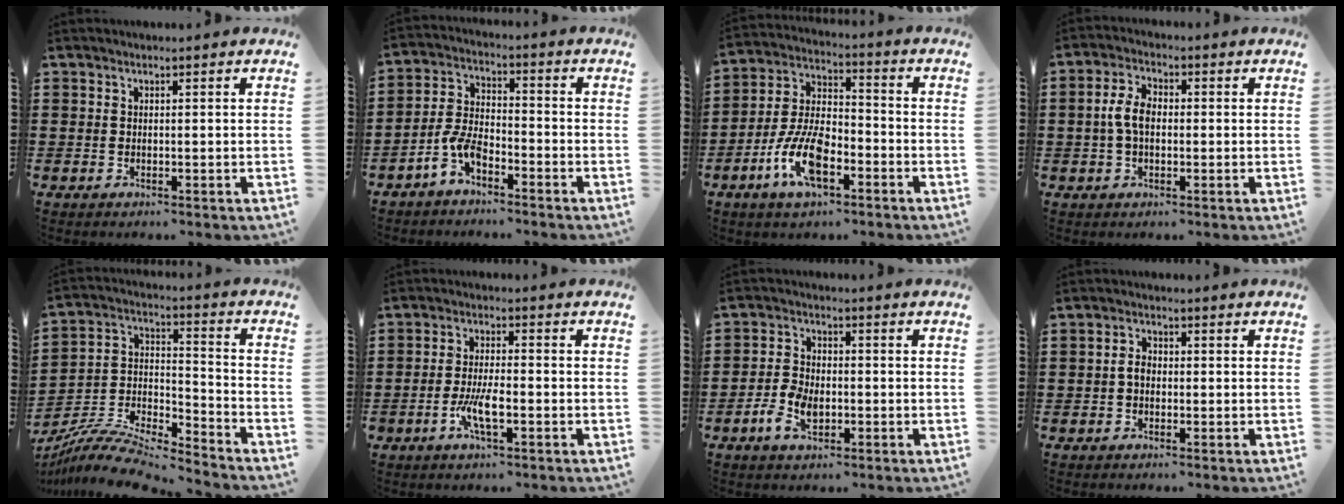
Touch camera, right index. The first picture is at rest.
{"total": 5.9, "force": [-3.6, 2.6, 3.8], "torque": [-0.103, 0.001, -0.077]}
{"total": 10.5, "force": [-4.7, 5.0, 8.0], "torque": [-0.175, 0.006, -0.087]}
{"total": 4.8, "force": [-0.2, 2.7, 4.0], "torque": [-0.099, 0.002, -0.012]}
{"total": 10.0, "force": [-9.3, 1.5, 3.3], "torque": [-0.066, 0.016, -0.187]}
{"total": 5.5, "force": [-2.3, 1.4, 4.8], "torque": [-0.107, -0.006, -0.046]}
{"total": 4.9, "force": [-1.7, 2.7, 3.7], "torque": [-0.087, -0.001, -0.033]}
{"total": 2.3, "force": [-0.4, 1.5, 1.7], "torque": [-0.040, 0.001, -0.011]}